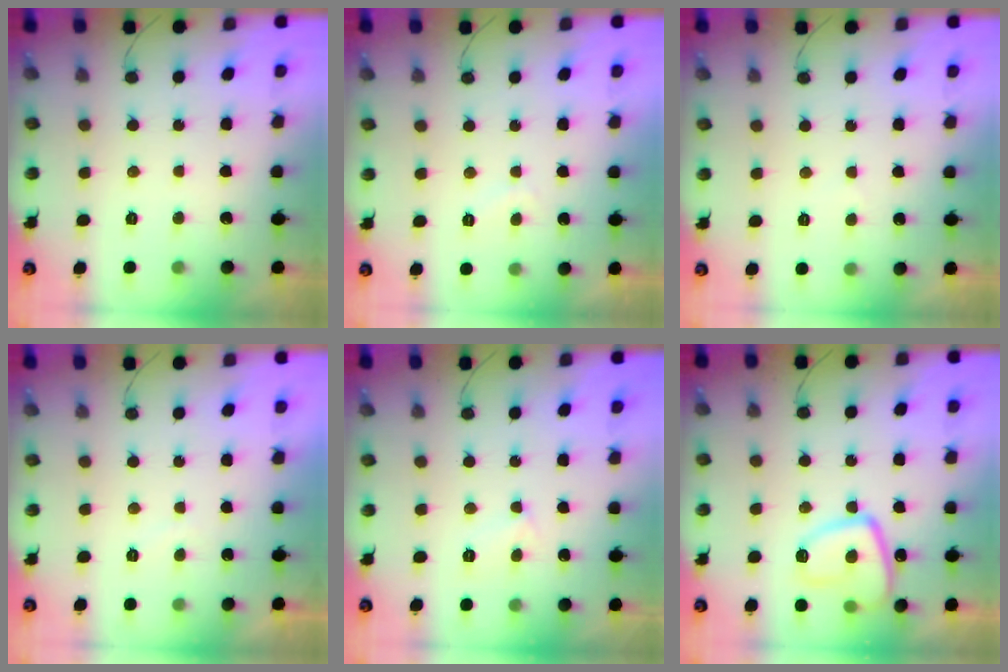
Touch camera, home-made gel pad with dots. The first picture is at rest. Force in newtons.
{"total": 1.4, "press": 1.3, "slide": 0.5}
{"total": 2.8, "press": 2.8, "slide": 0.3}
{"total": 0.6, "press": 0.3, "slide": 0.5}
{"total": 4.3, "press": 4.3, "slide": 0.5}
{"total": 12.2, "press": 12.2, "slide": 1.2}